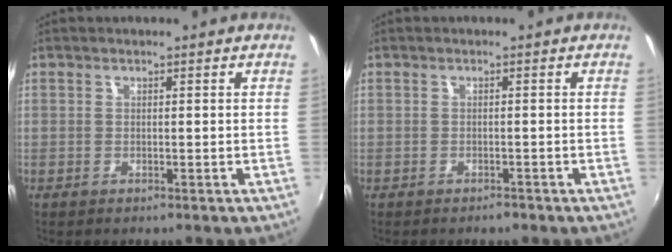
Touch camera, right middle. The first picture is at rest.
{"total": 1.2, "force": [-1.1, 0.4, 0.4], "torque": [-0.008, -0.001, -0.013]}